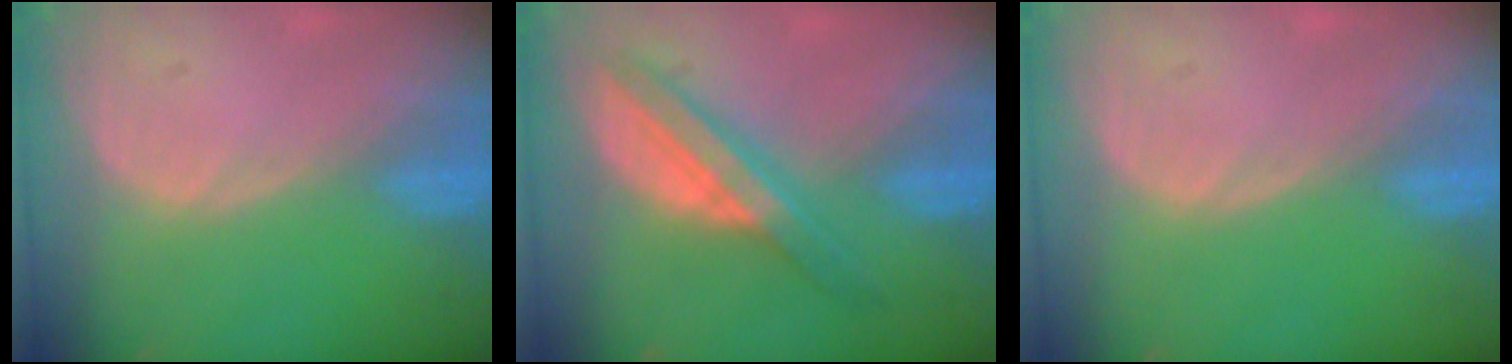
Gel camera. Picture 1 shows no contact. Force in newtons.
{"total": 6.2, "press": 6.2, "slide": 0.1}
{"total": 0.0}